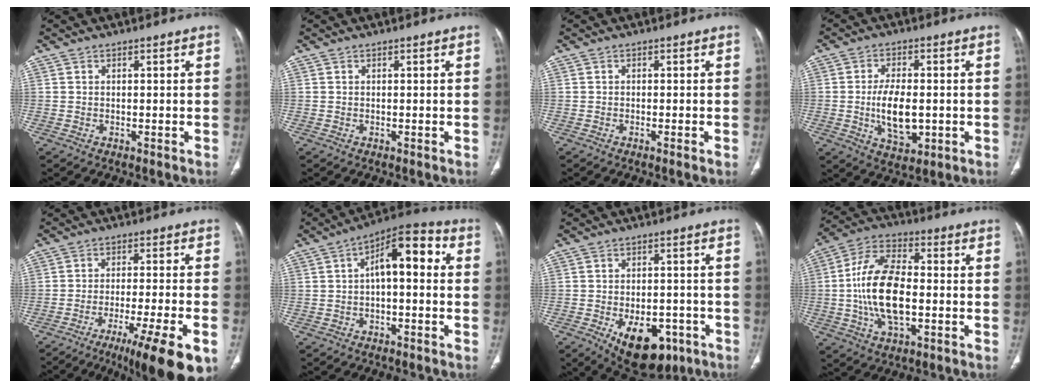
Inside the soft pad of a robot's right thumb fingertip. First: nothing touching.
{"total": 0.0}
{"total": 0.8, "force": [-0.5, 0.0, 0.7], "torque": [-0.016, -0.001, -0.008]}
{"total": 9.4, "force": [-1.1, 5.0, 7.9], "torque": [-0.130, -0.005, -0.012]}
{"total": 14.6, "force": [-8.3, 1.6, 12.0], "torque": [-0.160, 0.016, -0.124]}
{"total": 10.8, "force": [1.1, 5.0, 9.5], "torque": [-0.125, 0.039, 0.005]}
{"total": 13.6, "force": [-6.2, 7.7, 9.2], "torque": [-0.109, 0.017, -0.076]}
{"total": 16.0, "force": [-1.7, 8.4, 13.5], "torque": [-0.262, 0.021, -0.033]}